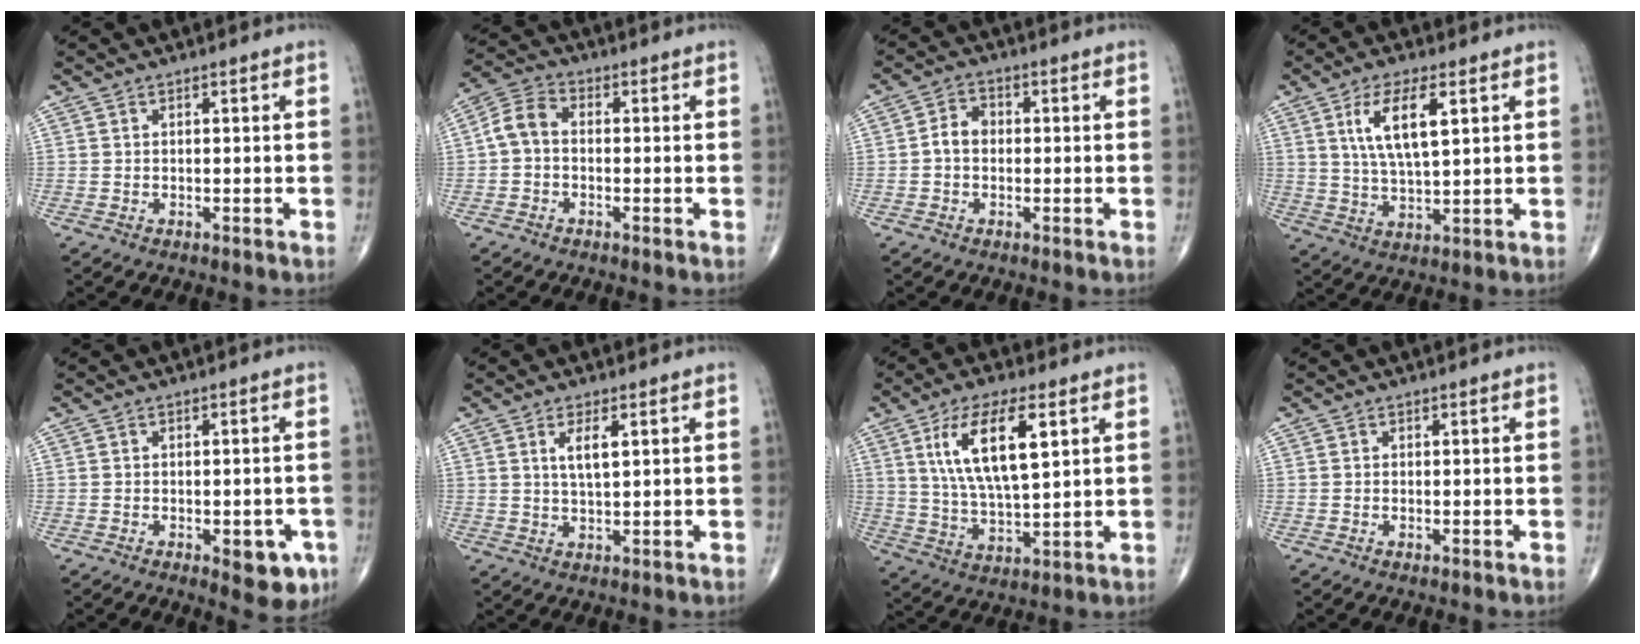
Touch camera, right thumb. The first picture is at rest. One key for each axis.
{"total": 5.4, "fx": -0.5, "fy": 3.7, "fz": 3.9, "tx": -0.070, "ty": 0.019, "tz": -0.023}
{"total": 3.8, "fx": -0.3, "fy": 2.9, "fz": 2.5, "tx": -0.037, "ty": 0.017, "tz": -0.015}
{"total": 9.8, "fx": 3.5, "fy": 3.4, "fz": 8.5, "tx": -0.161, "ty": -0.011, "tz": 0.071}
{"total": 6.7, "fx": -2.6, "fy": 3.1, "fz": 5.3, "tx": -0.045, "ty": 0.004, "tz": -0.026}
{"total": 4.3, "fx": 1.6, "fy": 1.3, "fz": 3.8, "tx": -0.072, "ty": -0.011, "tz": 0.031}
{"total": 14.0, "fx": 5.0, "fy": 5.0, "fz": 12.1, "tx": -0.222, "ty": -0.016, "tz": 0.098}
{"total": 0.6, "fx": -0.1, "fy": 0.3, "fz": 0.5, "tx": -0.010, "ty": -0.002, "tz": -0.004}